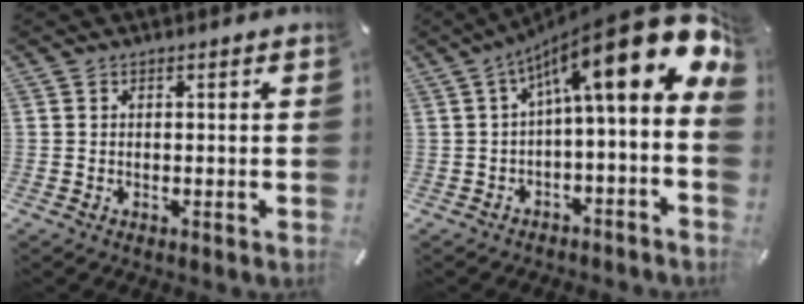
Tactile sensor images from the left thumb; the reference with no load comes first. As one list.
[{"total": 20.3, "force": [8.2, 5.4, 17.8], "torque": [-0.264, -0.065, 0.135]}]